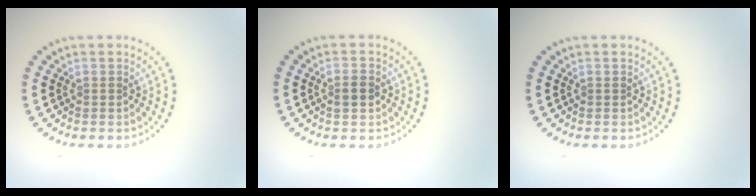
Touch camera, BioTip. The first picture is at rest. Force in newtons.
{"total": 1.6, "press": 1.6, "slide": 0.2}
{"total": 0.0}